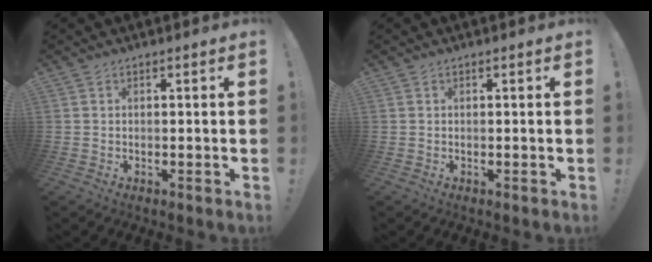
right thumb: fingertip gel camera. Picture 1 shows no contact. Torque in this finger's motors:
{"motor_torque": [0.18, 0.40, 0.13, -0.06, -0.02]}